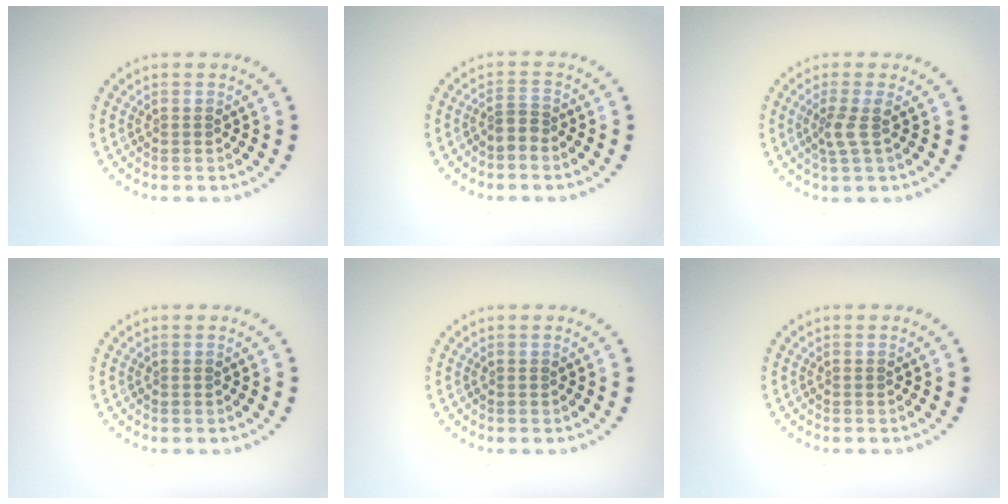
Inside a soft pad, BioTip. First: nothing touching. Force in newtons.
{"total": 1.3, "press": 0.8, "slide": 1.1}
{"total": 2.0, "press": 1.5, "slide": 1.3}
{"total": 0.0}
{"total": 0.0}
{"total": 0.0}